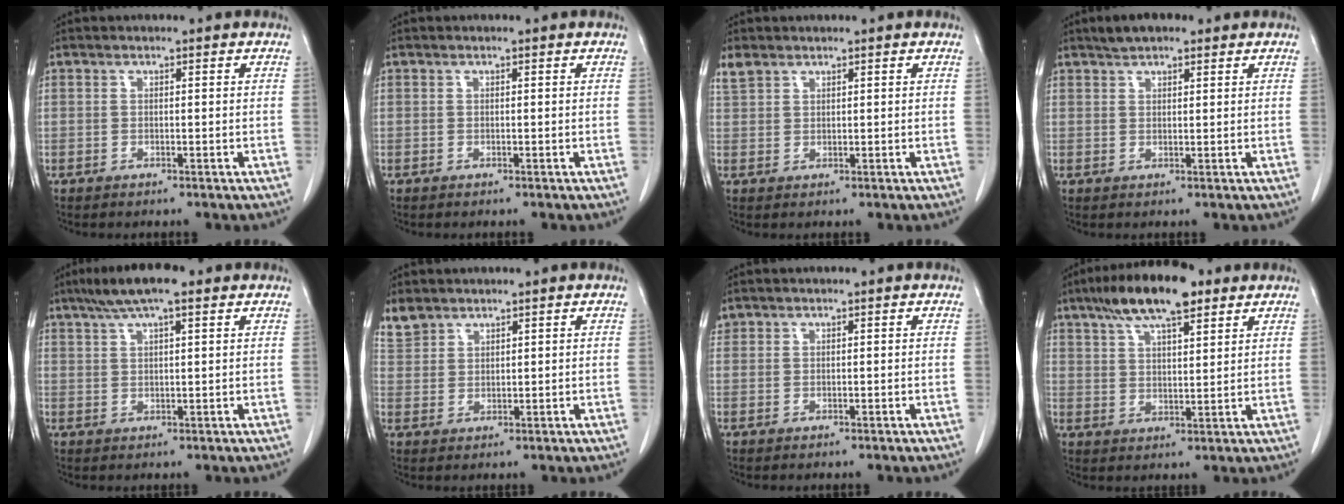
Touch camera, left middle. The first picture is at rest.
{"total": 0.0}
{"total": 2.1, "force": [1.8, 1.1, 0.5], "torque": [-0.016, 0.010, 0.039]}
{"total": 4.1, "force": [3.1, 1.4, 2.3], "torque": [-0.047, 0.016, 0.052]}
{"total": 7.8, "force": [5.4, 1.4, 5.5], "torque": [-0.100, 0.025, 0.089]}
{"total": 3.4, "force": [3.1, 1.5, 0.3], "torque": [-0.009, 0.010, 0.066]}
{"total": 1.0, "force": [0.8, 0.7, 0.0], "torque": [0.003, 0.014, 0.015]}
{"total": 12.0, "force": [7.9, 3.1, 8.4], "torque": [-0.150, 0.019, 0.134]}